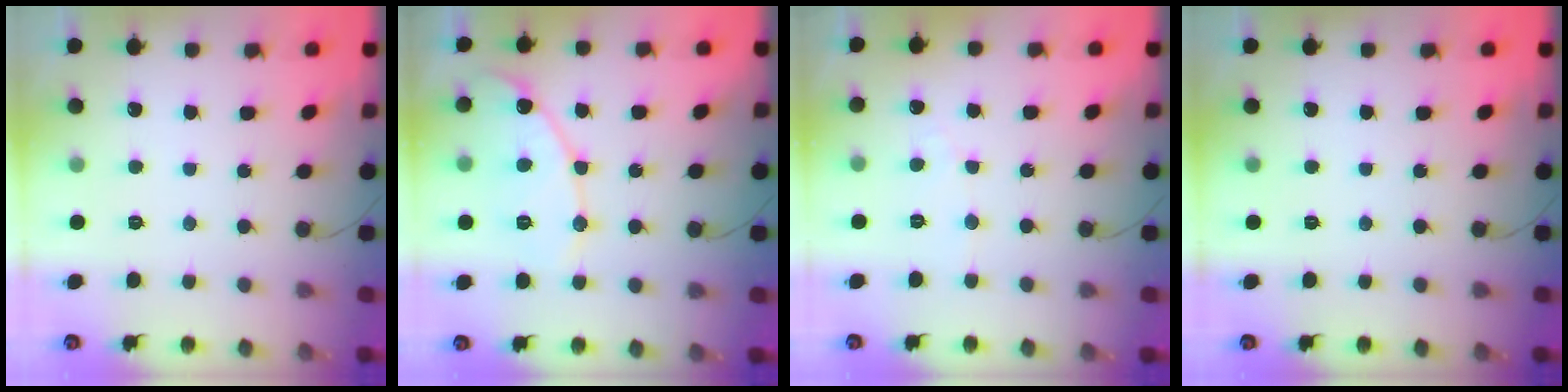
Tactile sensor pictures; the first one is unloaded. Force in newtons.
{"total": 11.6, "press": 11.6, "slide": 0.9}
{"total": 2.4, "press": 2.4, "slide": 0.2}
{"total": 0.0}